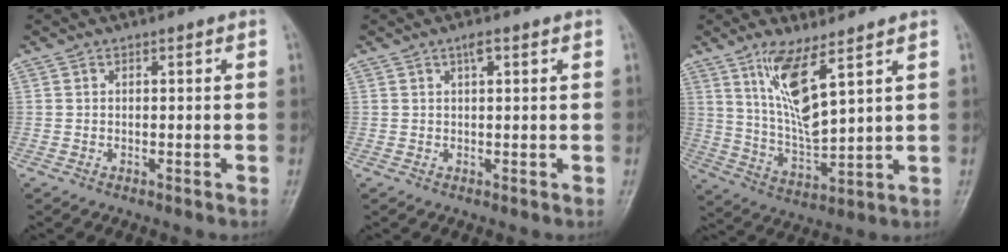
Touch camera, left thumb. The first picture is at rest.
{"total": 1.9, "force": [1.0, 0.5, 1.6], "torque": [-0.027, 0.004, 0.016]}
{"total": 10.9, "force": [5.9, 2.5, 8.8], "torque": [-0.167, -0.042, 0.127]}